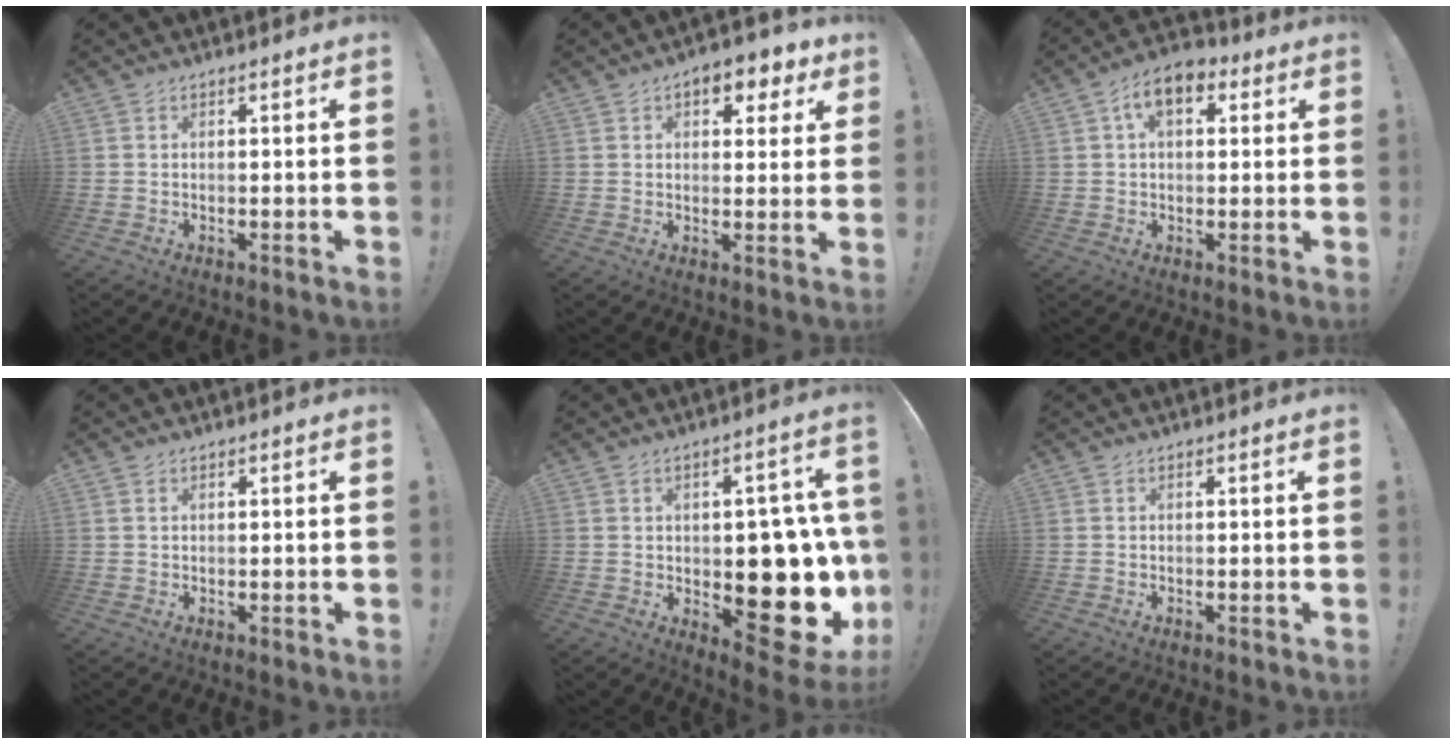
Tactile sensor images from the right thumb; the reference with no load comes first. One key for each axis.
{"total": 6.7, "fx": 3.3, "fy": 4.2, "fz": 4.1, "tx": -0.038, "ty": -0.016, "tz": 0.054}
{"total": 8.6, "fx": 3.5, "fy": 4.9, "fz": 6.2, "tx": -0.097, "ty": 0.000, "tz": 0.062}
{"total": 0.6, "fx": 0.4, "fy": 0.3, "fz": 0.3, "tx": -0.005, "ty": 0.000, "tz": 0.009}
{"total": 16.0, "fx": -2.0, "fy": 9.7, "fz": 12.6, "tx": -0.132, "ty": 0.007, "tz": -0.014}
{"total": 0.0}